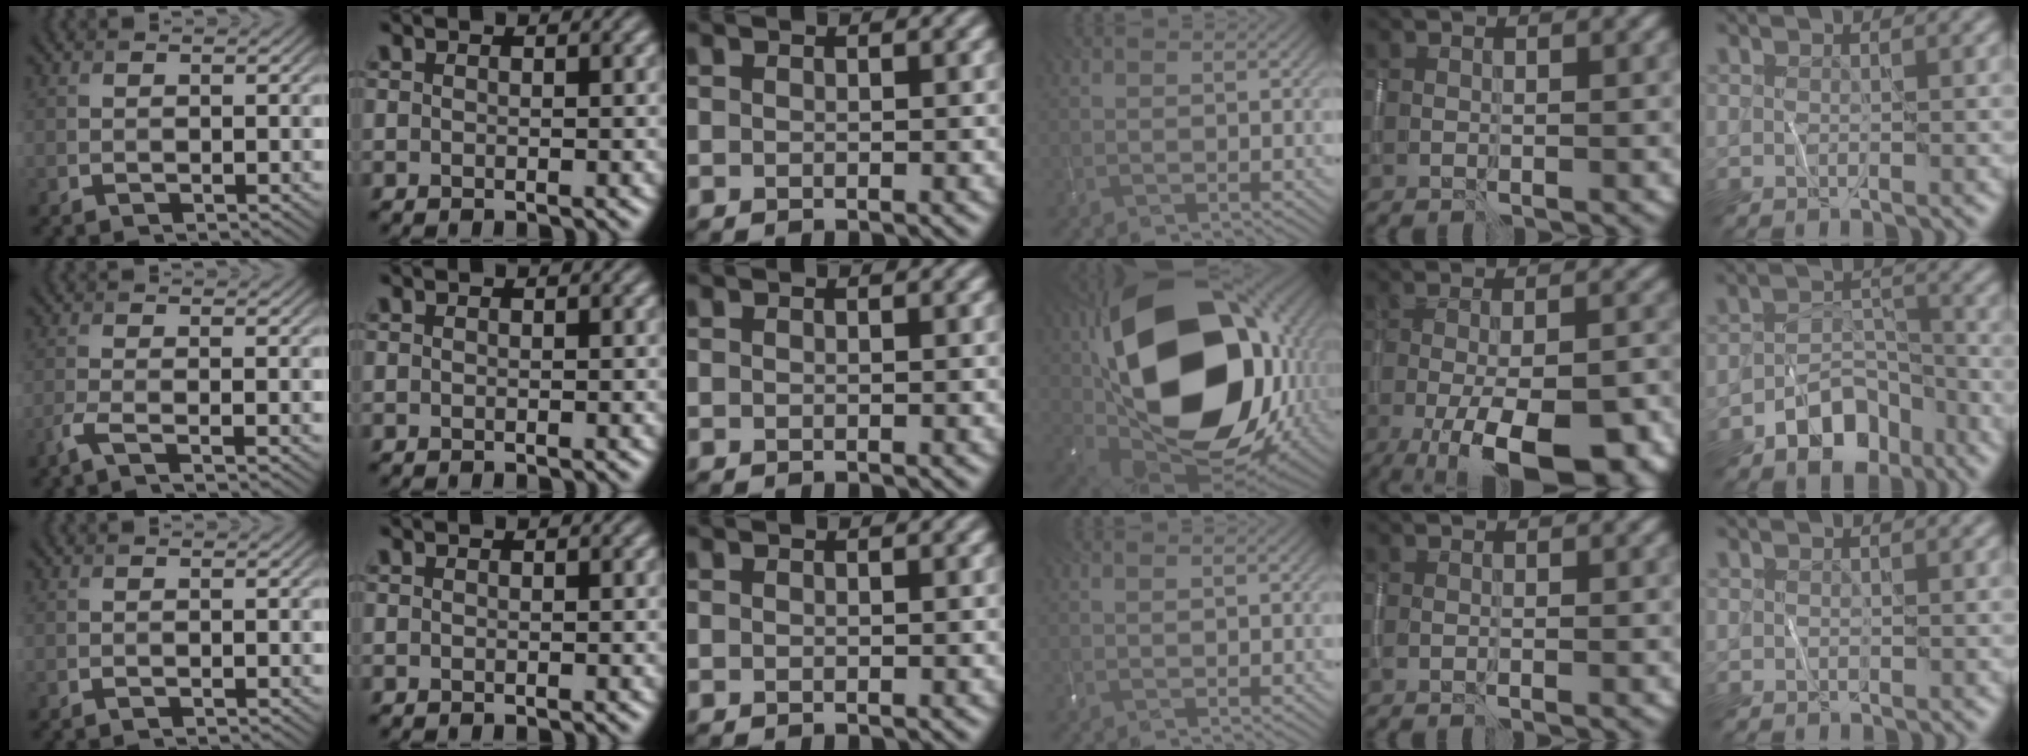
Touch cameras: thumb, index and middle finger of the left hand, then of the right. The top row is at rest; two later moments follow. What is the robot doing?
{"motion": "wipe", "object": "whiteboard"}